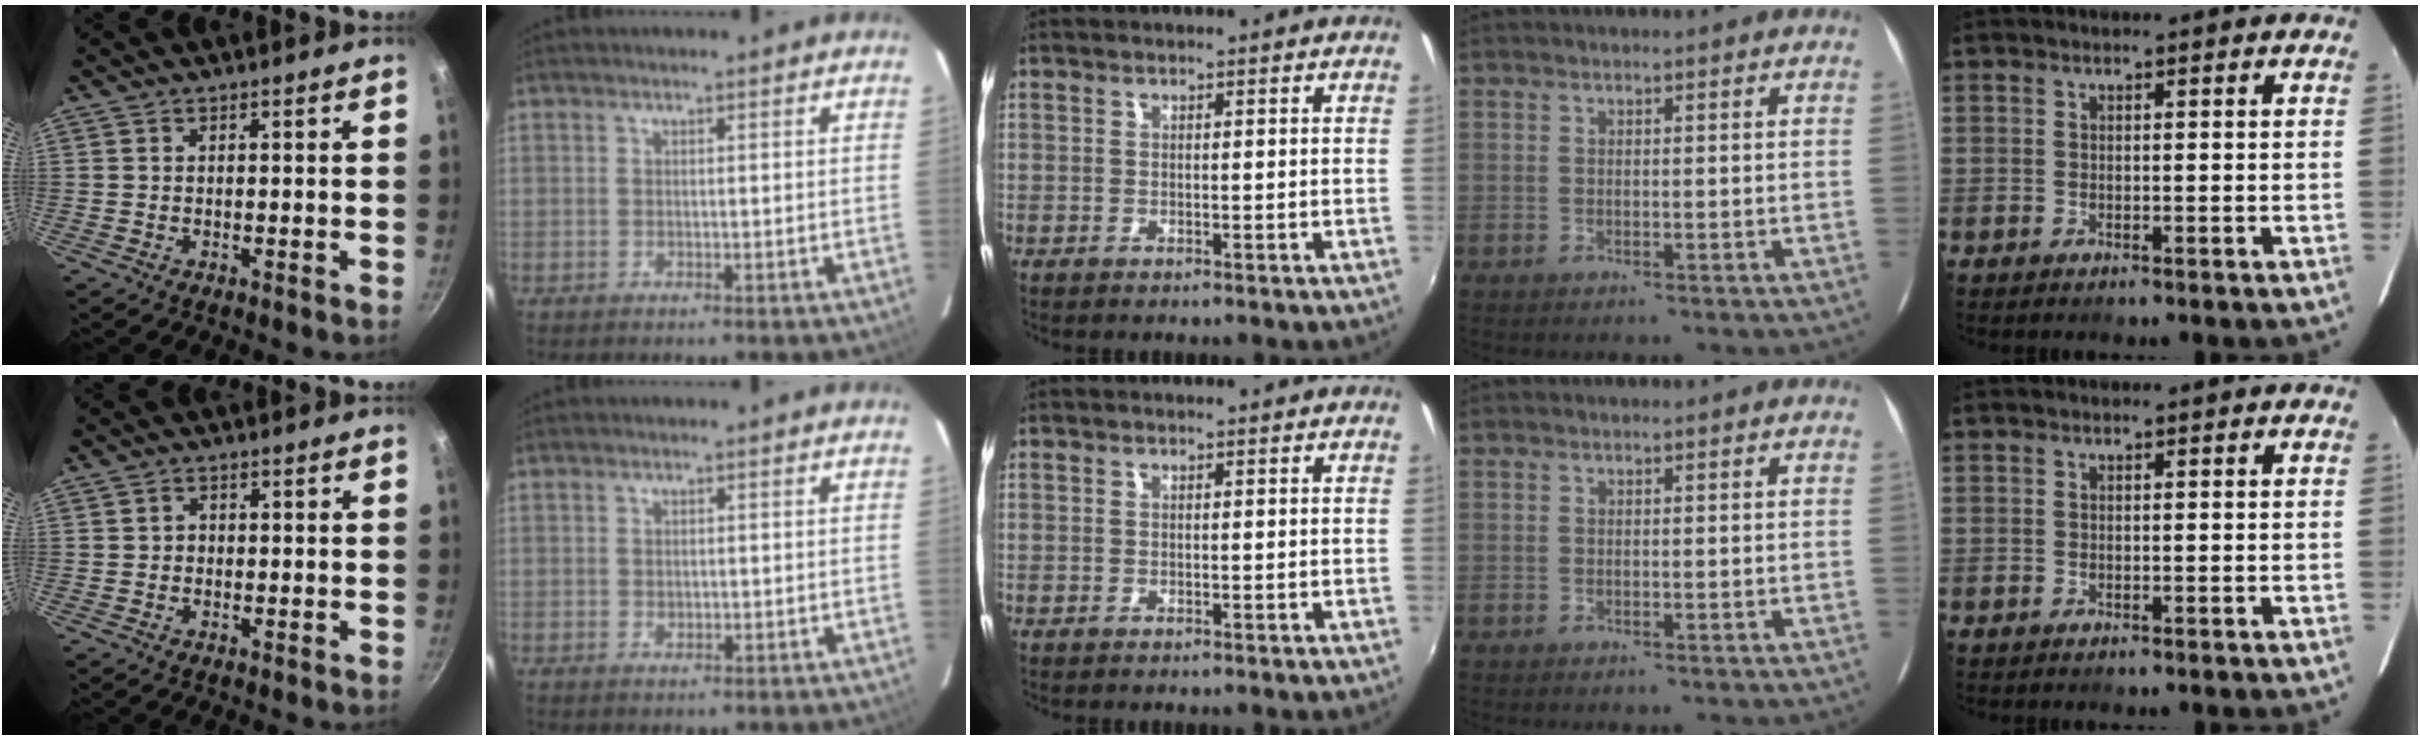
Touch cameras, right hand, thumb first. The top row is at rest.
{"thumb": {"total": 1.3, "force": [0.0, 1.2, 0.5], "torque": [-0.006, 0.003, -0.002]}, "index": {"total": 1.3, "force": [-0.1, 1.1, 0.6], "torque": [-0.008, 0.000, 0.000]}}